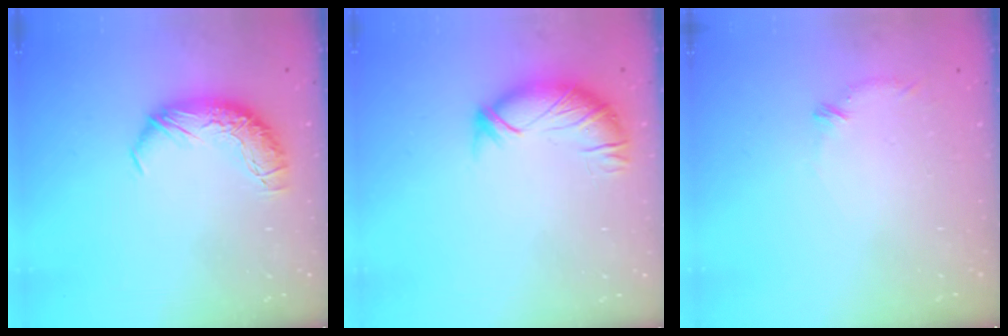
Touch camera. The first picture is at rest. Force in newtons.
{"total": 3.4, "press": 3.1, "slide": 1.3}
{"total": 6.8, "press": 6.7, "slide": 1.0}